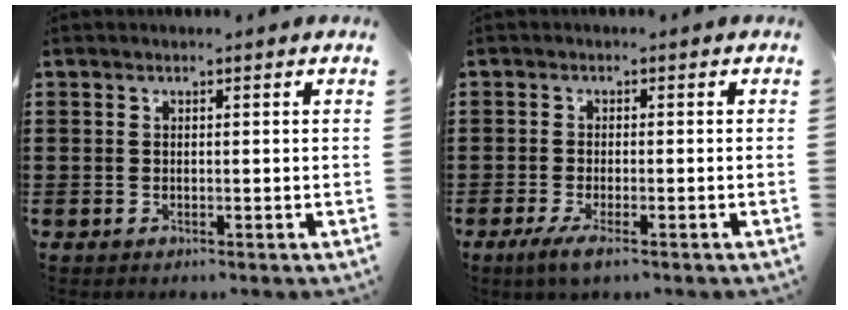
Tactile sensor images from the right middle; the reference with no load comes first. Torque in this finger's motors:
{"motor_torque": [2.14, 0.00, 0.30, 0.09]}